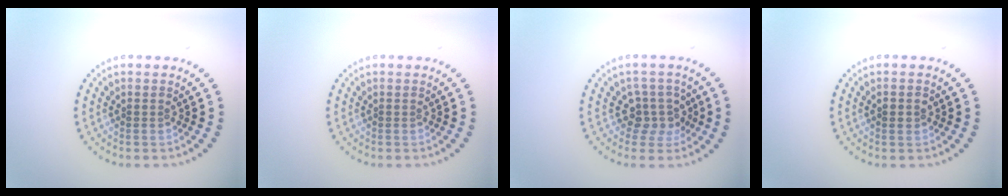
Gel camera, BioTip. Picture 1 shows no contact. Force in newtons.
{"total": 0.0}
{"total": 2.8, "press": 2.2, "slide": 1.6}
{"total": 1.3, "press": 1.3, "slide": 0.1}